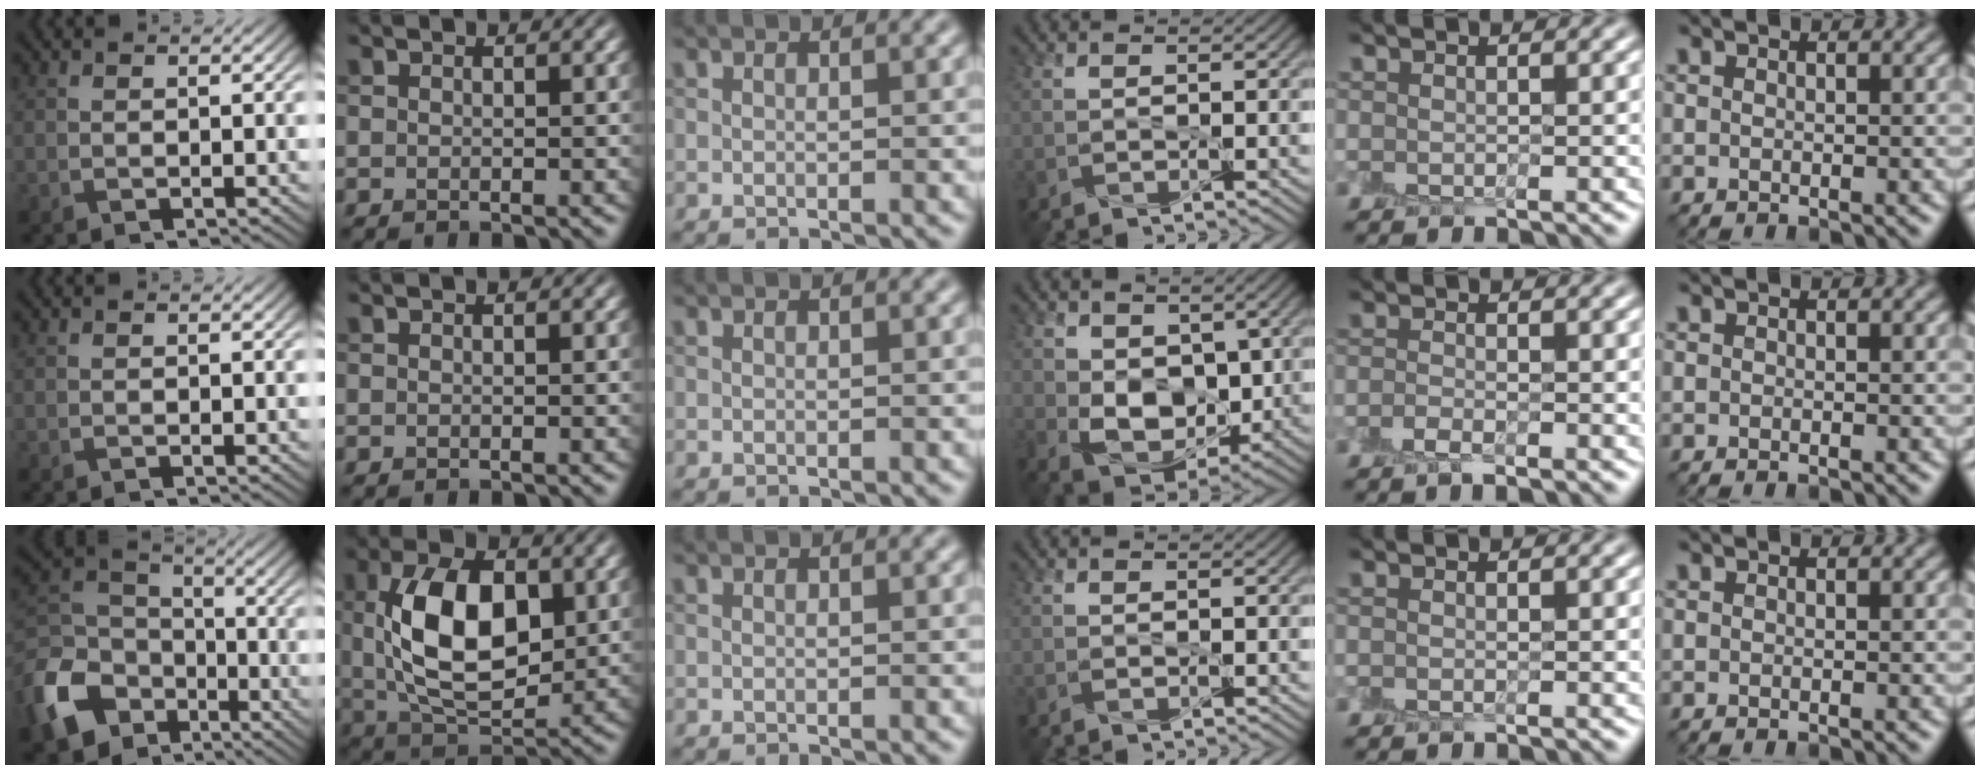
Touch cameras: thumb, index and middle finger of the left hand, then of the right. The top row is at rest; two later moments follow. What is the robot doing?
{"motion": "peel", "object": "small bumper sticker"}